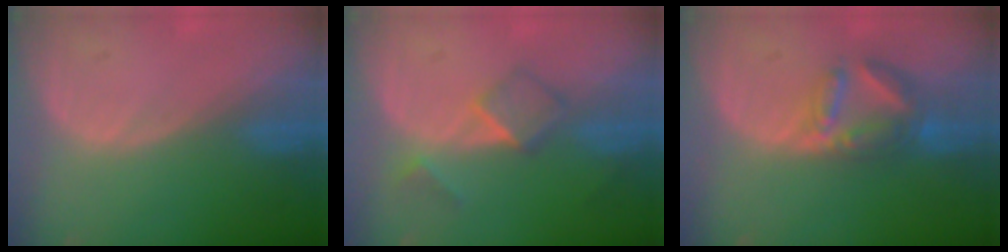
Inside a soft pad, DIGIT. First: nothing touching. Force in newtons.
{"total": 5.2, "press": 4.5, "slide": 2.5}
{"total": 7.2, "press": 6.3, "slide": 3.5}